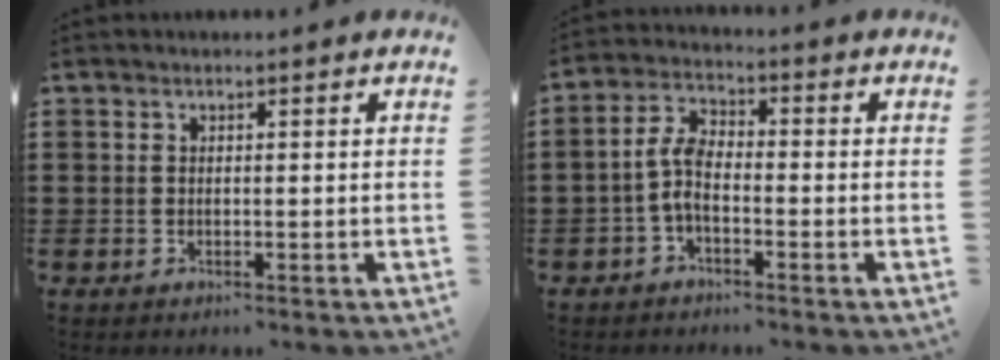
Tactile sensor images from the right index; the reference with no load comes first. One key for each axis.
{"total": 4.8, "fx": -1.6, "fy": 2.0, "fz": 4.0, "tx": -0.103, "ty": -0.004, "tz": -0.036}